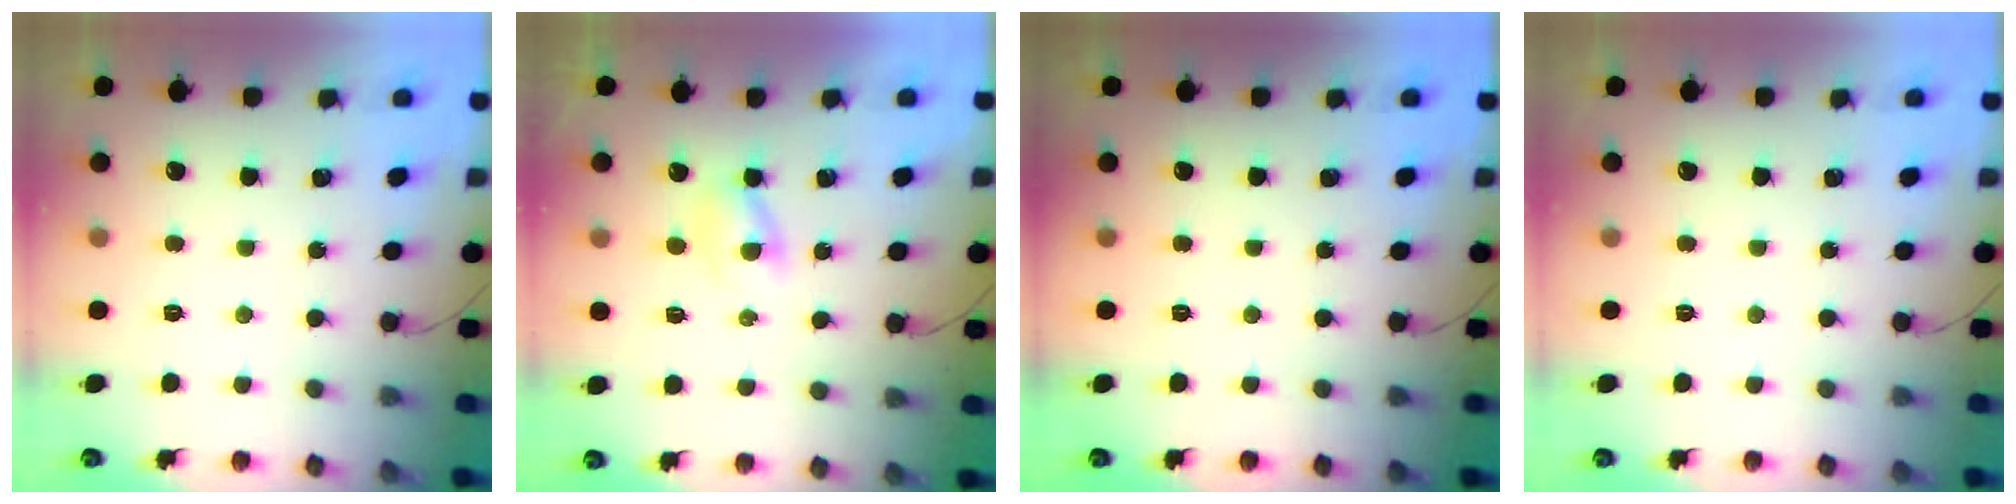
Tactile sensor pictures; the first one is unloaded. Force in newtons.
{"total": 2.0, "press": 1.8, "slide": 0.9}
{"total": 0.0}
{"total": 0.0}